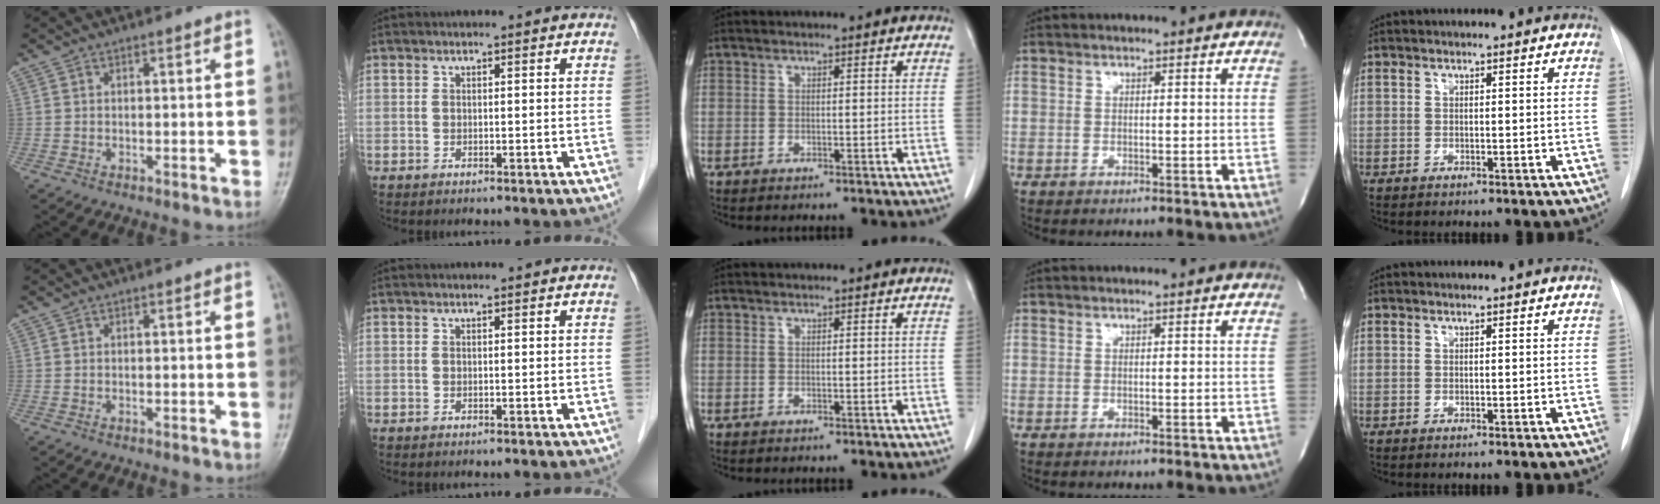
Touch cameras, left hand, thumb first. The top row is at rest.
{}